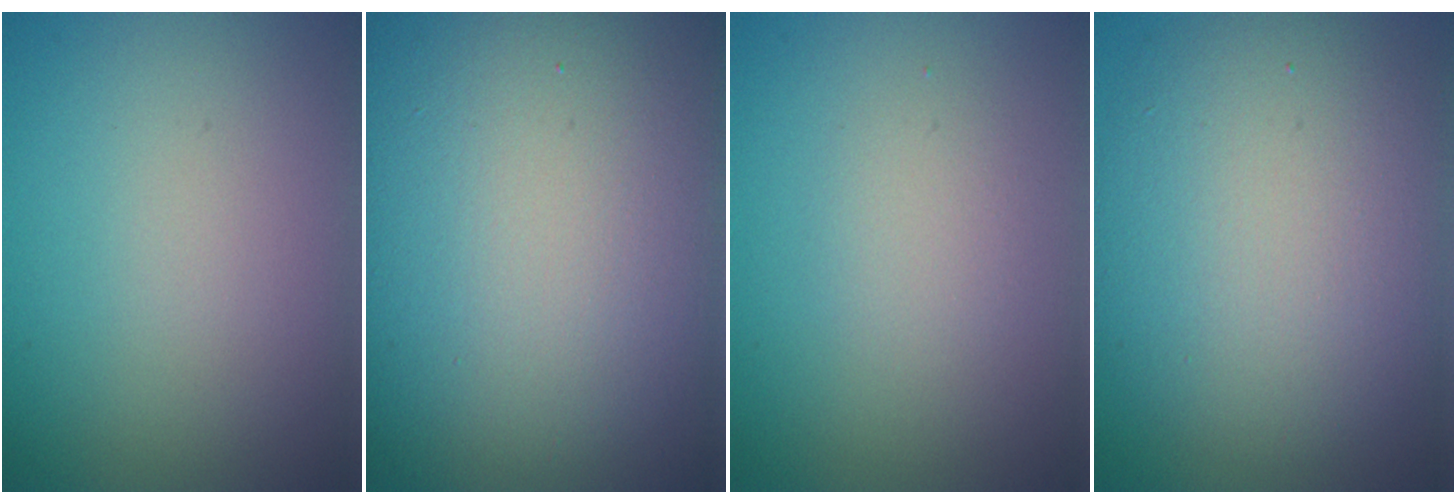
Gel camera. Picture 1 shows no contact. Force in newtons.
{"total": 23.9, "press": 23.8, "slide": 1.2}
{"total": 1.4, "press": 1.4, "slide": 0.0}
{"total": 10.0, "press": 10.0, "slide": 0.4}